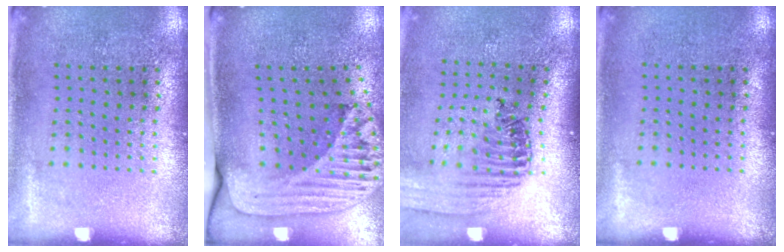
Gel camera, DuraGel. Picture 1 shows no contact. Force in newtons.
{"total": 2.4, "press": 1.7, "slide": 1.7}
{"total": 1.4, "press": 1.4, "slide": 0.1}
{"total": 0.0}